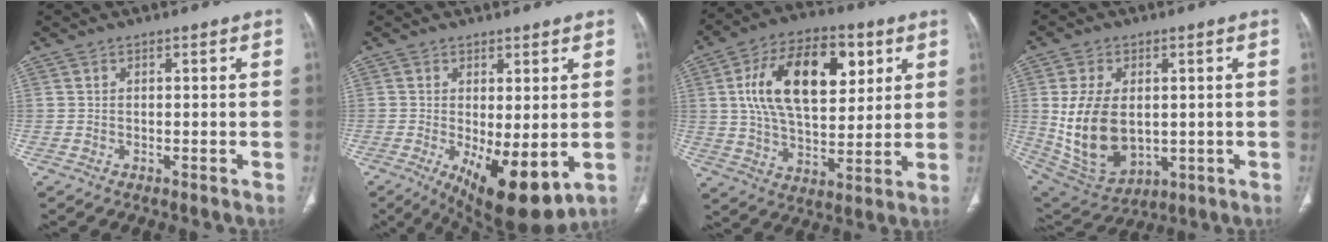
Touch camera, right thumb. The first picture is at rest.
{"total": 11.6, "force": [-2.5, 4.4, 10.4], "torque": [-0.156, -0.026, -0.020]}
{"total": 20.9, "force": [6.2, 11.3, 16.4], "torque": [-0.249, -0.007, 0.102]}
{"total": 15.7, "force": [0.3, 10.2, 12.0], "torque": [-0.217, -0.011, 0.035]}